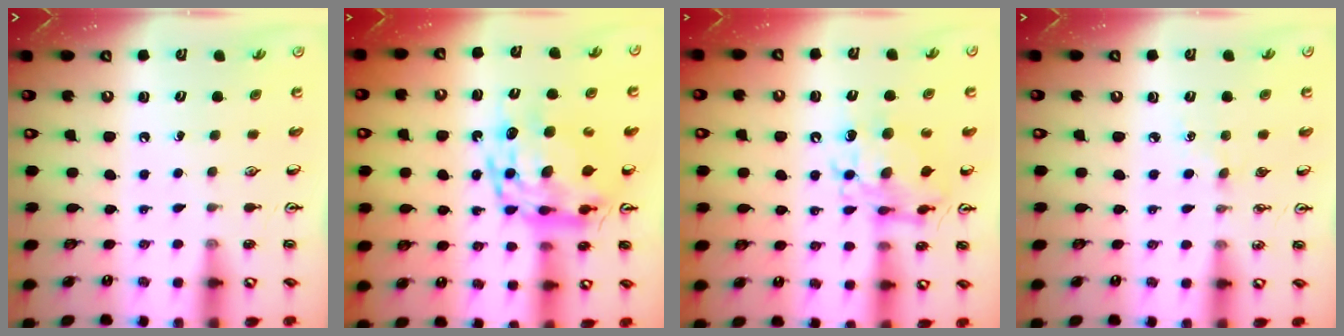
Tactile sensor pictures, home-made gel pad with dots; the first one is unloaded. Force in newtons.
{"total": 15.5, "press": 15.4, "slide": 1.2}
{"total": 10.7, "press": 10.6, "slide": 1.2}
{"total": 2.7, "press": 2.7, "slide": 0.4}